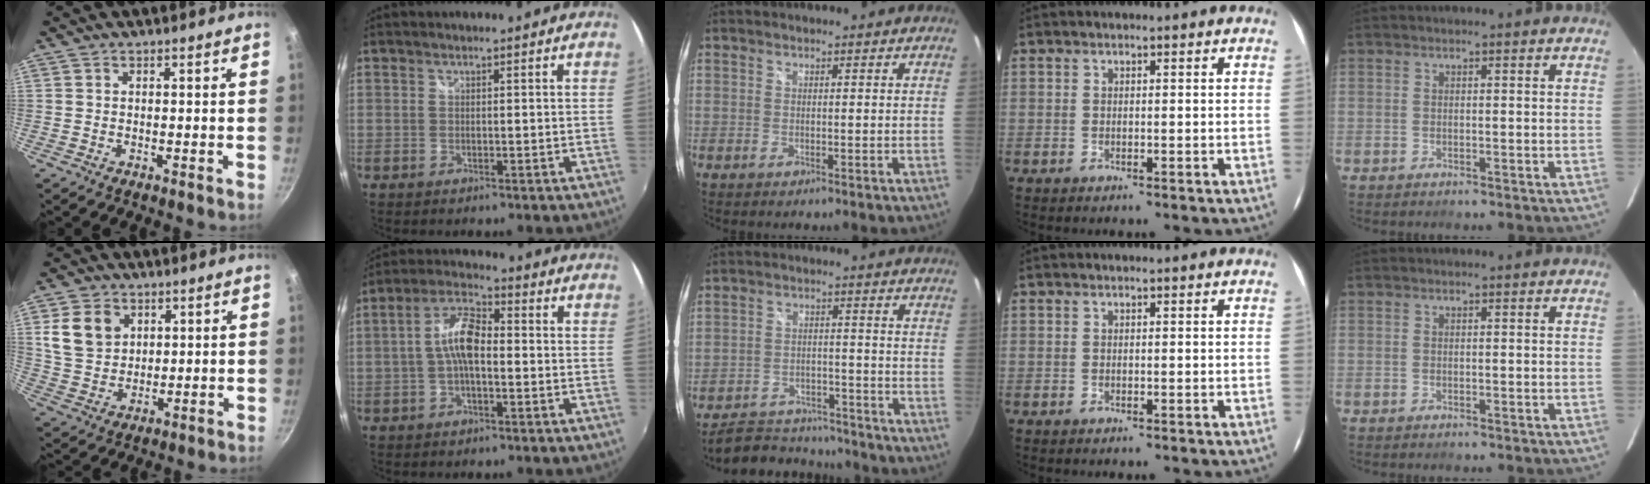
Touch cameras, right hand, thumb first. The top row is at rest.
{"thumb": {"total": 9.3, "force": [3.1, 7.3, 4.9], "torque": [-0.072, -0.008, 0.063]}, "index": {"total": 7.7, "force": [-0.9, 3.1, 7.0], "torque": [-0.144, 0.021, -0.020]}, "middle": {"total": 12.5, "force": [-11.3, 4.2, 3.3], "torque": [-0.086, 0.016, -0.157]}}